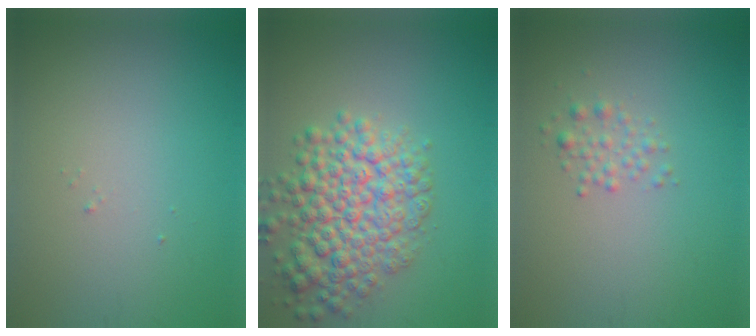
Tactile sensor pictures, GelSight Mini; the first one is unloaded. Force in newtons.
{"total": 7.0, "press": 7.0, "slide": 0.3}
{"total": 1.4, "press": 1.4, "slide": 0.0}